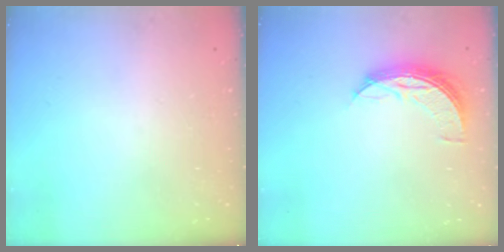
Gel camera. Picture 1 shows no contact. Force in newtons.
{"total": 8.1, "press": 8.1, "slide": 0.4}